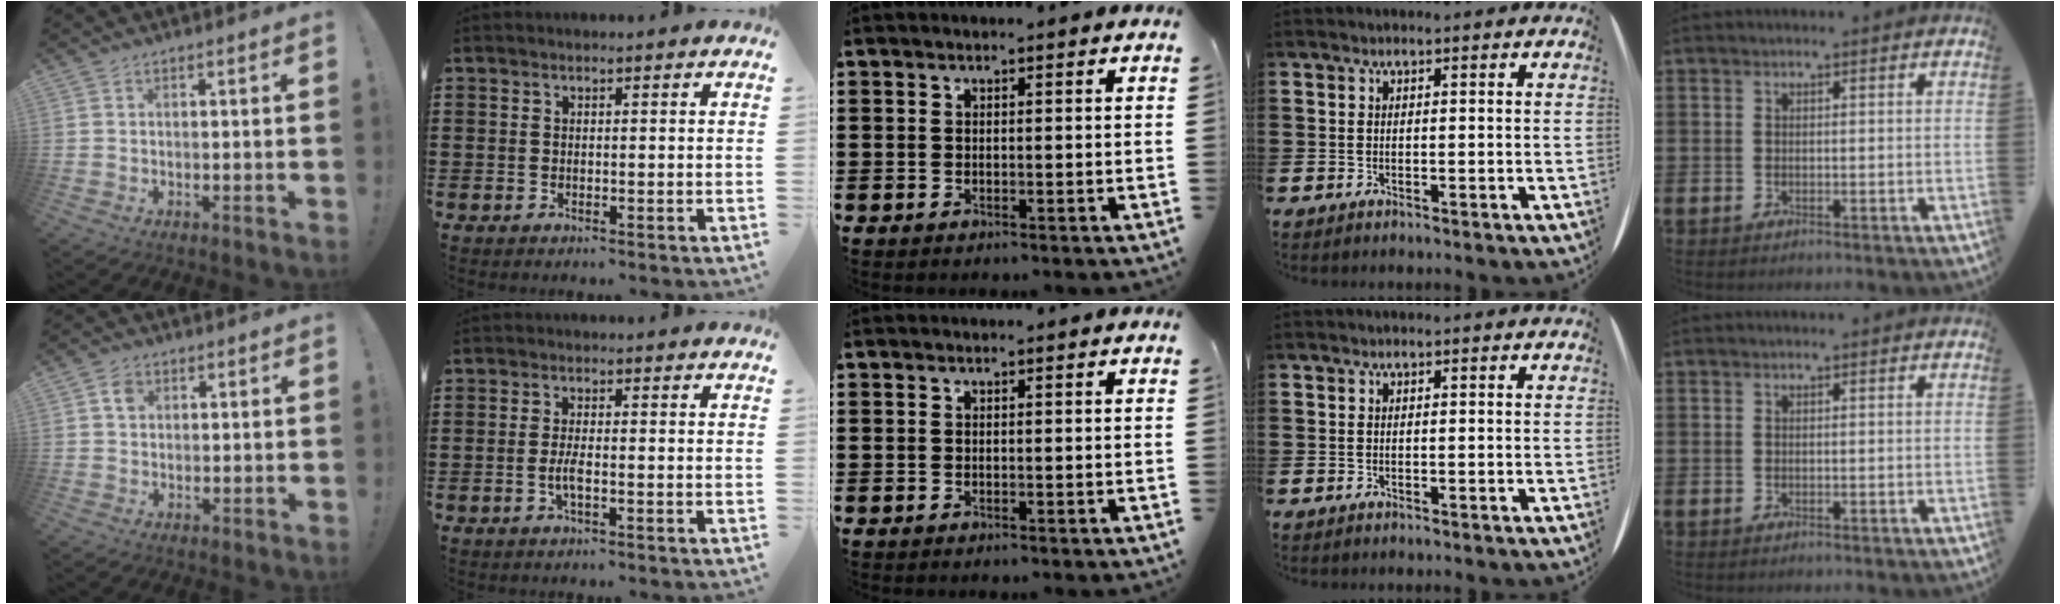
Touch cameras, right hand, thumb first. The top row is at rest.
{"thumb": {"total": 3.5, "force": [1.2, 2.9, 1.6], "torque": [-0.021, 0.002, 0.020]}, "index": {"total": 2.5, "force": [-0.8, 0.5, 2.3], "torque": [-0.055, -0.004, -0.020]}}